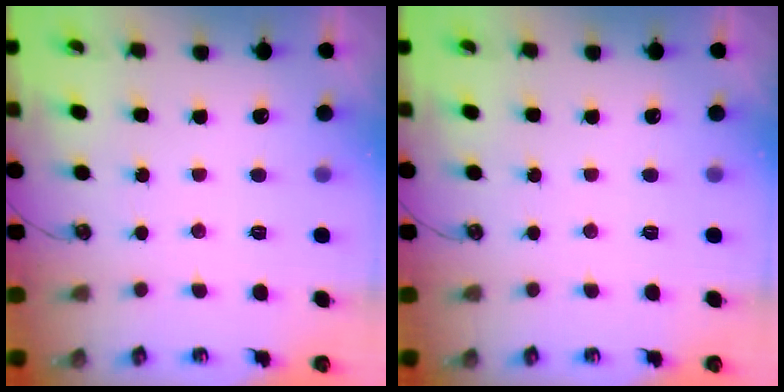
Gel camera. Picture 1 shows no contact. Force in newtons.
{"total": 0.0}